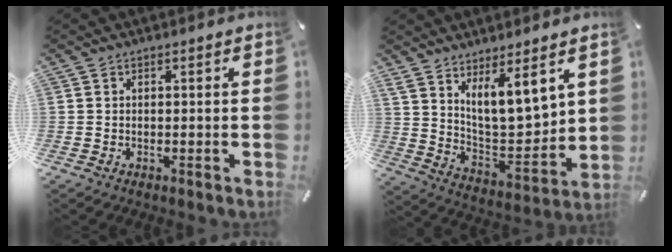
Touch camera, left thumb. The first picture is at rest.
{"total": 11.2, "force": [8.7, 3.5, 6.2], "torque": [-0.106, -0.068, 0.160]}